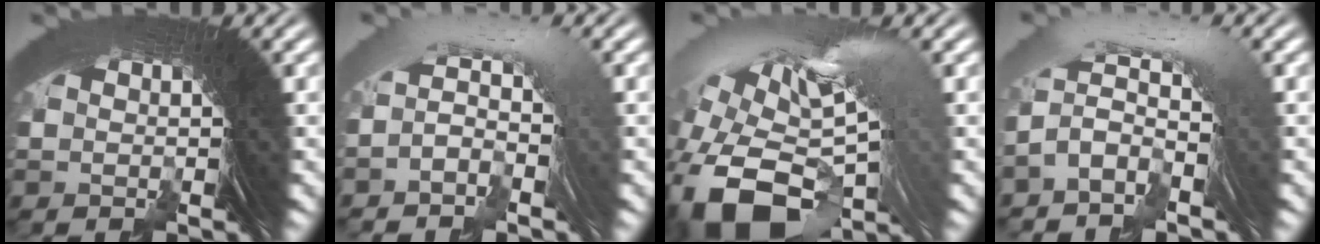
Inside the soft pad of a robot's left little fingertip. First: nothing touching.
{"total": 4.5, "force": [0.3, 2.5, 3.8], "torque": [-0.050, 0.027, -0.014]}
{"total": 9.1, "force": [-2.5, 5.1, 7.1], "torque": [-0.158, -0.034, -0.013]}
{"total": 5.7, "force": [0.3, 3.6, 4.3], "torque": [-0.085, 0.019, -0.013]}